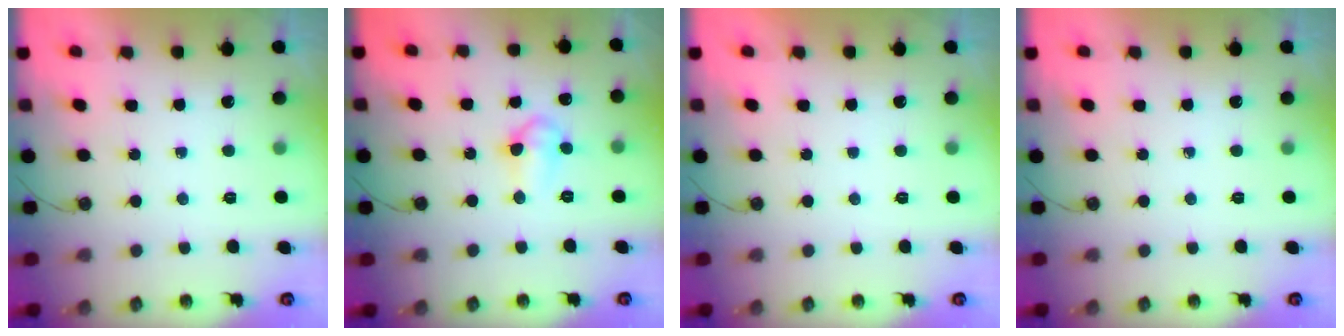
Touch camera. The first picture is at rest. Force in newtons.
{"total": 6.9, "press": 6.8, "slide": 1.2}
{"total": 0.0}
{"total": 0.0}